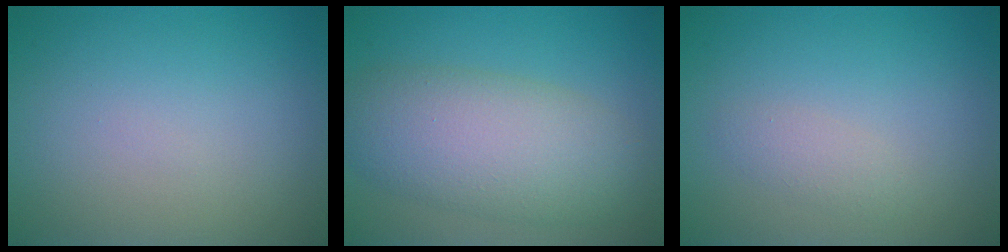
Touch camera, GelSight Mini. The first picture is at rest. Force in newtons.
{"total": 7.6, "press": 7.6, "slide": 0.3}
{"total": 1.4, "press": 1.4, "slide": 0.1}